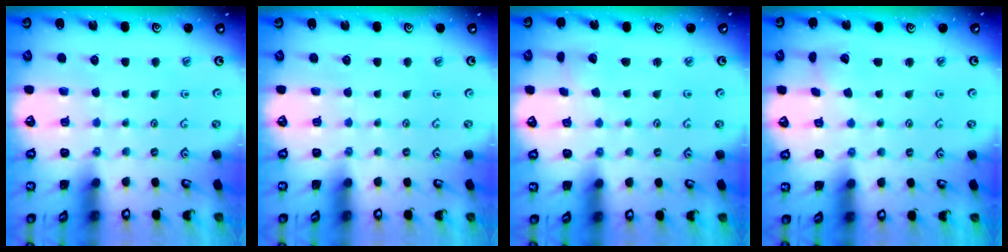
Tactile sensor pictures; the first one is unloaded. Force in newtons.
{"total": 0.0}
{"total": 2.4, "press": 2.4, "slide": 0.2}
{"total": 2.2, "press": 2.2, "slide": 0.3}